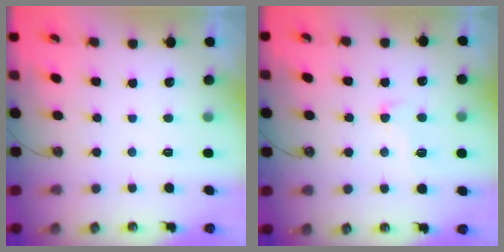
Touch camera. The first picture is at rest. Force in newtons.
{"total": 0.8, "press": 0.2, "slide": 0.8}